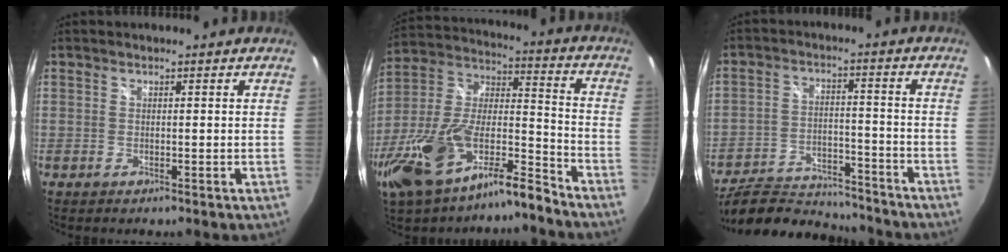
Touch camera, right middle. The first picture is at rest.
{"total": 20.2, "force": [-14.3, 6.0, 13.0], "torque": [-0.261, -0.015, -0.263]}
{"total": 17.3, "force": [-15.4, 4.5, 6.3], "torque": [-0.129, -0.009, -0.233]}